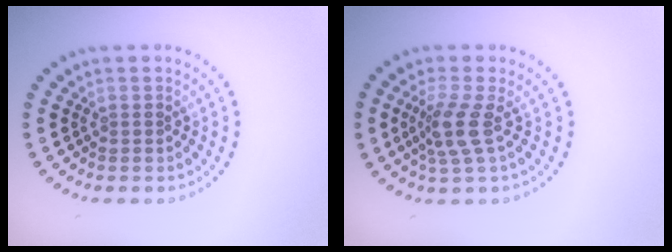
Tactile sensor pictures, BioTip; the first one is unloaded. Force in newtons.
{"total": 2.8, "press": 2.2, "slide": 1.8}